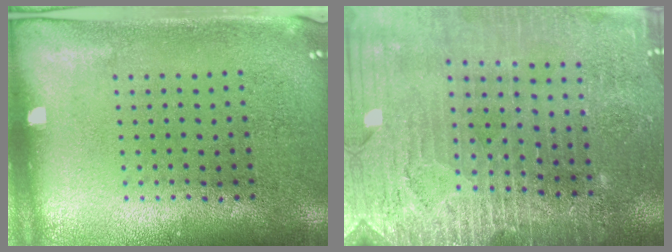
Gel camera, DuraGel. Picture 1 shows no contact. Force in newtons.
{"total": 3.2, "press": 3.2, "slide": 0.3}